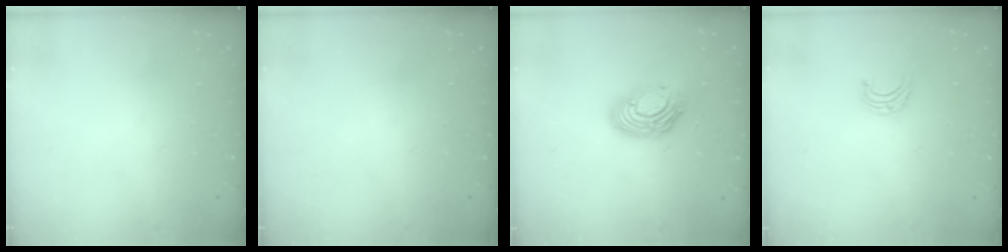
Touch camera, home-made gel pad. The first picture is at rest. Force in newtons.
{"total": 0.0}
{"total": 12.1, "press": 12.1, "slide": 1.0}
{"total": 4.9, "press": 4.8, "slide": 0.5}